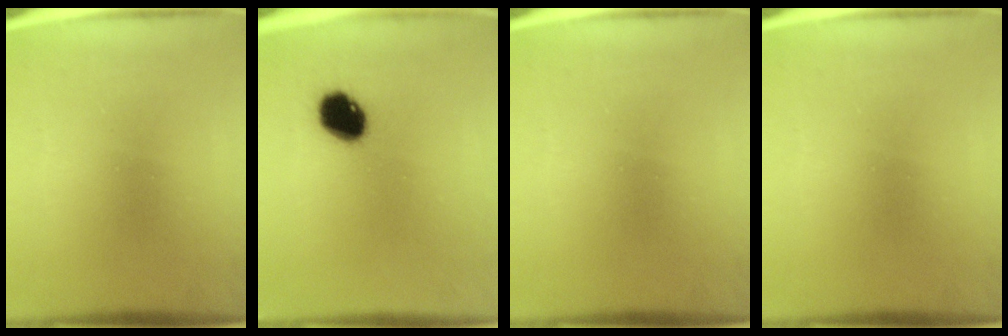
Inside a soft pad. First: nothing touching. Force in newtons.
{"total": 8.1}
{"total": 0.0}
{"total": 0.0}